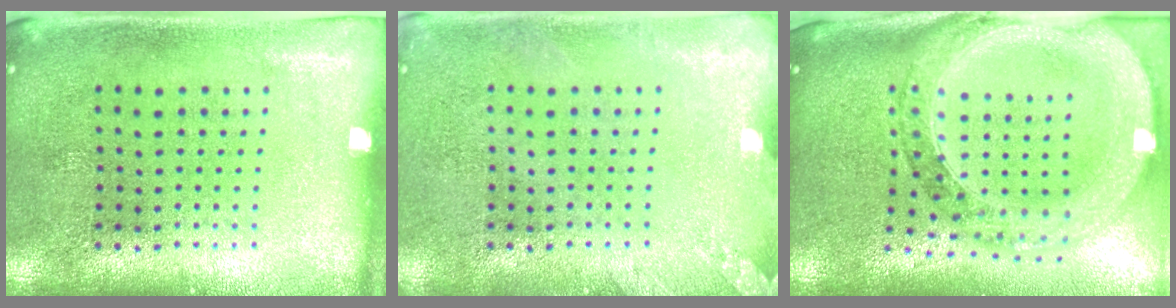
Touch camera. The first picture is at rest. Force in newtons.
{"total": 1.4, "press": 1.4, "slide": 0.2}
{"total": 2.6, "press": 2.3, "slide": 1.3}